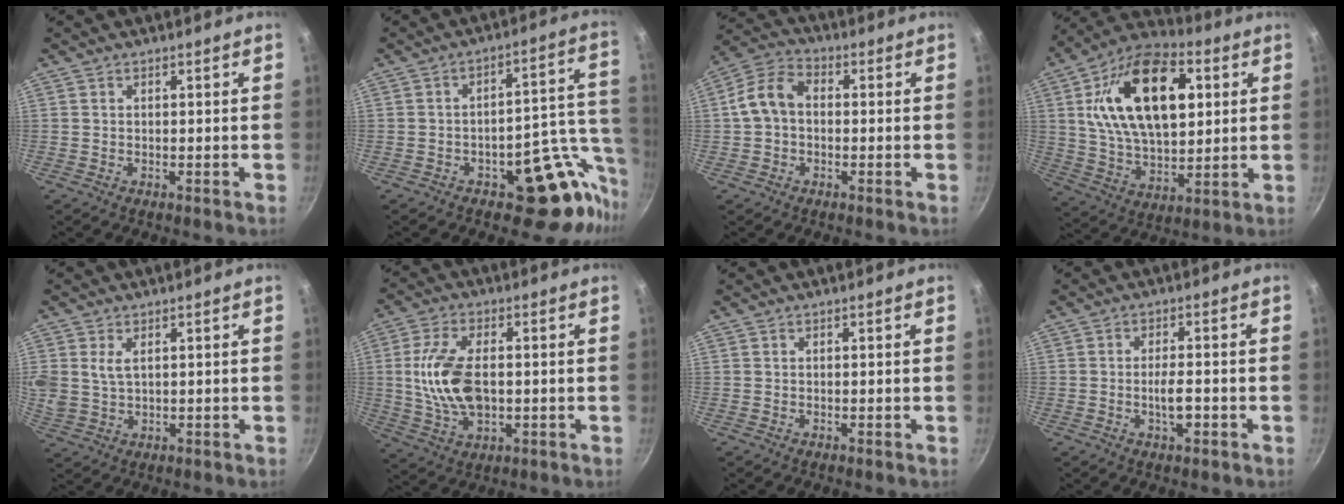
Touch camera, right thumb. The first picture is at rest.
{"total": 15.7, "force": [-8.7, 6.9, 11.1], "torque": [-0.053, 0.102, -0.110]}
{"total": 8.4, "force": [0.0, 6.1, 5.8], "torque": [-0.106, 0.029, -0.011]}
{"total": 23.9, "force": [6.1, 13.2, 19.0], "torque": [-0.302, -0.004, 0.101]}
{"total": 5.4, "force": [1.6, 3.4, 3.9], "torque": [-0.088, -0.002, 0.042]}
{"total": 12.7, "force": [0.4, 6.9, 10.7], "torque": [-0.213, 0.001, 0.013]}
{"total": 0.0}
{"total": 3.8, "force": [-1.1, 1.4, 3.4], "torque": [-0.056, 0.006, -0.017]}